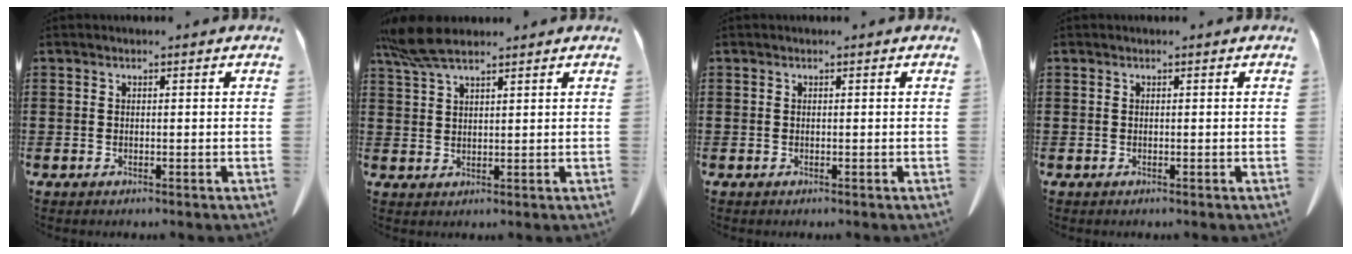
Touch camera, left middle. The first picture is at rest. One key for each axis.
{"total": 6.4, "fx": 4.8, "fy": 1.6, "fz": 3.8, "tx": -0.095, "ty": -0.006, "tz": 0.089}
{"total": 0.0}
{"total": 0.0}